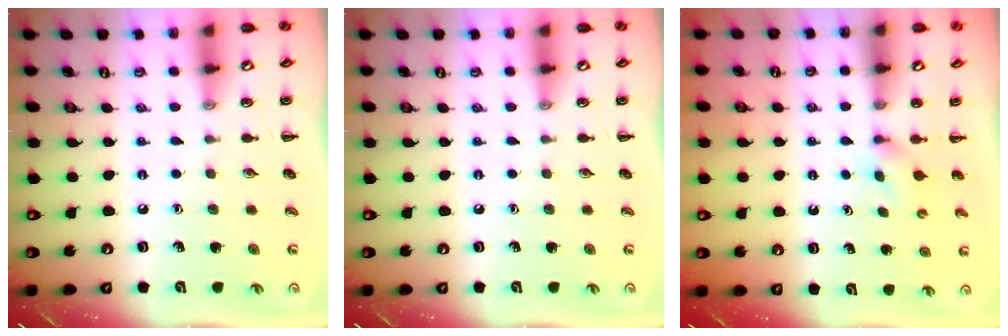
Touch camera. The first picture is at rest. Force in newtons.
{"total": 0.0}
{"total": 2.4, "press": 2.3, "slide": 0.9}